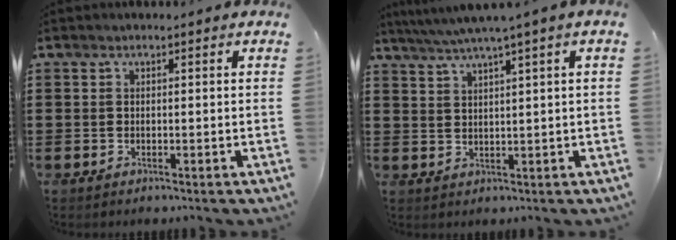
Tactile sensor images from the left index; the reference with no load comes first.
{"total": 3.2, "force": [2.0, -0.6, 2.4], "torque": [-0.051, -0.007, 0.033]}